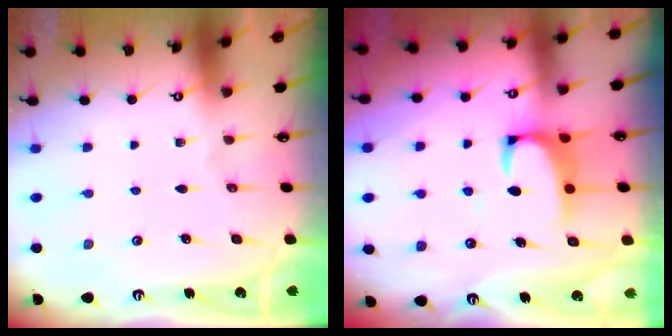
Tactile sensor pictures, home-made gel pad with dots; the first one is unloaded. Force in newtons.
{"total": 2.1, "press": 1.9, "slide": 0.9}